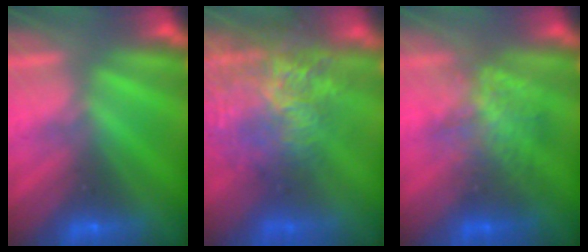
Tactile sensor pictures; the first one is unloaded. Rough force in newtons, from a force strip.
{"total": 7.6}
{"total": 2.3}